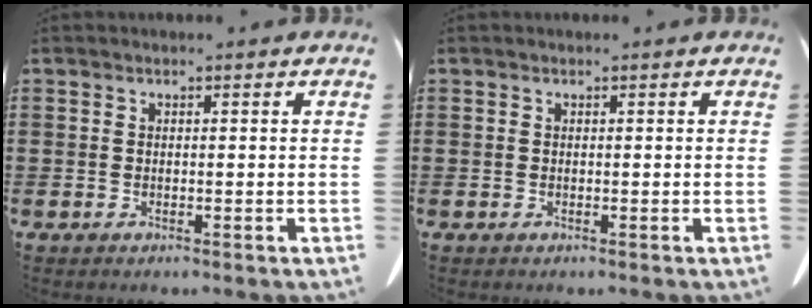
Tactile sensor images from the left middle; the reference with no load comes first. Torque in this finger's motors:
{"motor_torque": [0.68, -0.86, 0.00, -0.01]}